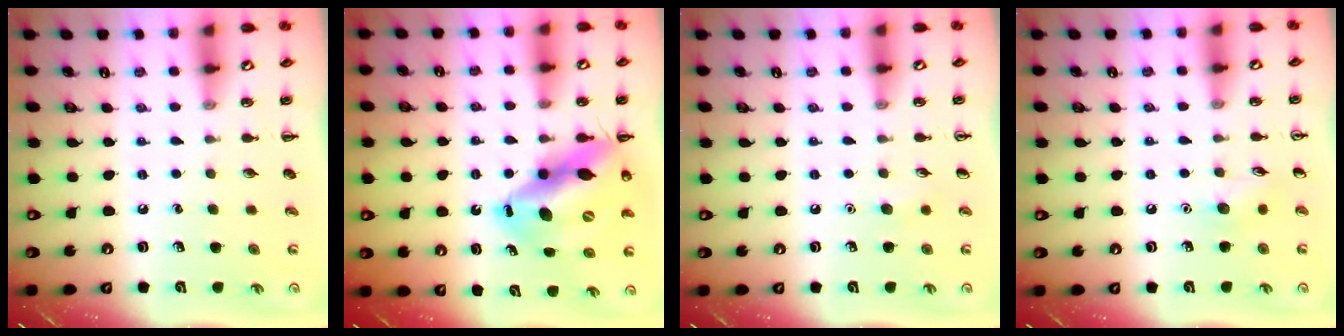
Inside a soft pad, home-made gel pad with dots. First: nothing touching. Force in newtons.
{"total": 17.0, "press": 16.2, "slide": 5.1}
{"total": 4.0, "press": 3.8, "slide": 1.2}
{"total": 5.9, "press": 5.7, "slide": 1.5}